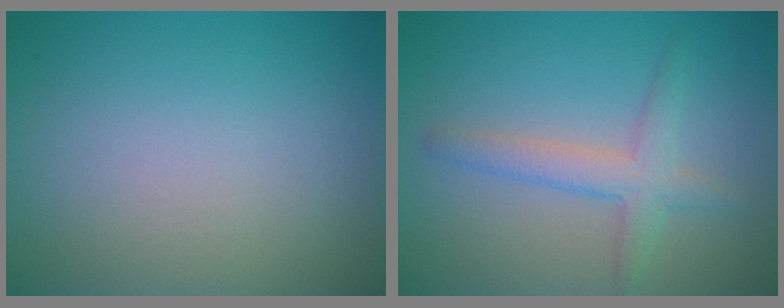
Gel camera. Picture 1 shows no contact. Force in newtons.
{"total": 2.8, "press": 2.8, "slide": 0.2}